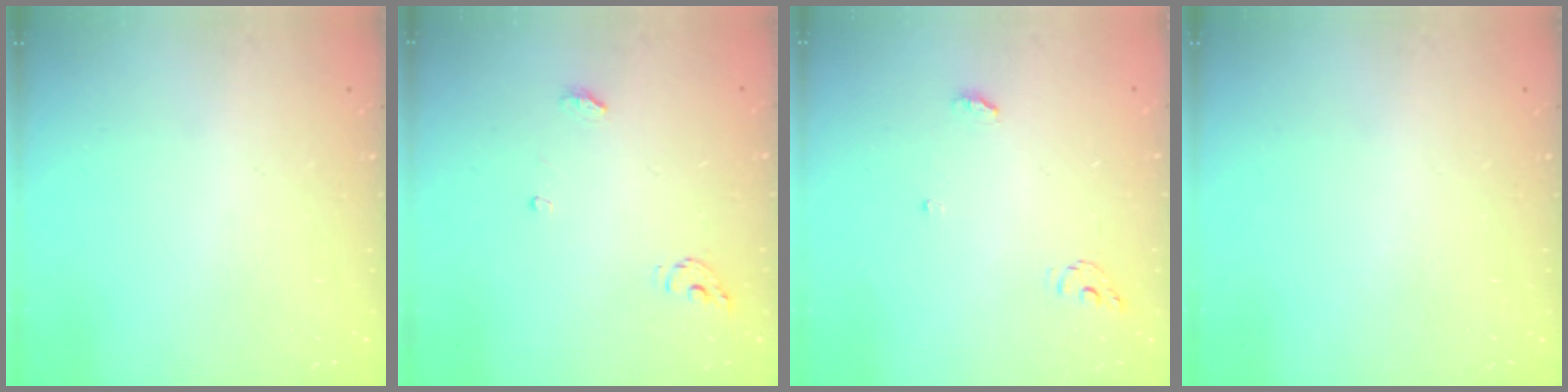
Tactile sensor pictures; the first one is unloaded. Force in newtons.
{"total": 4.3, "press": 4.3, "slide": 0.4}
{"total": 4.4, "press": 4.4, "slide": 0.3}
{"total": 0.0}